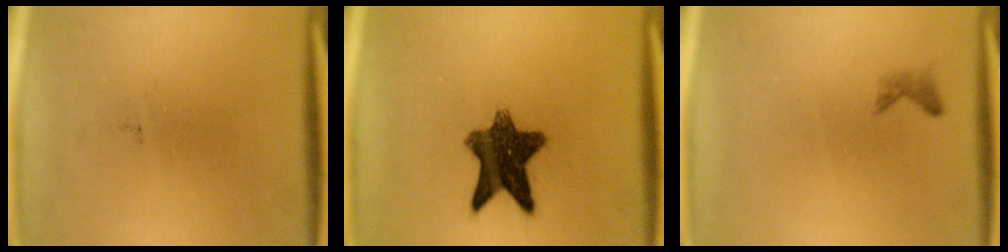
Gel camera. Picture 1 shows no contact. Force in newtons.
{"total": 10.6}
{"total": 0.8}